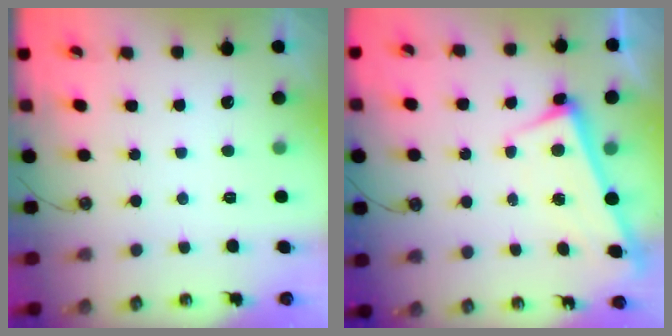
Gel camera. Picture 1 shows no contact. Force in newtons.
{"total": 2.6, "press": 2.6, "slide": 0.3}